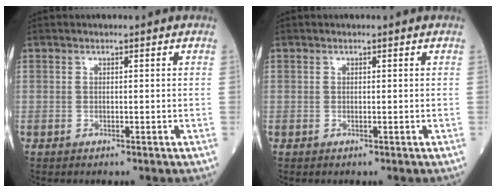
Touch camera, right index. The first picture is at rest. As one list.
[{"total": 0.0}]